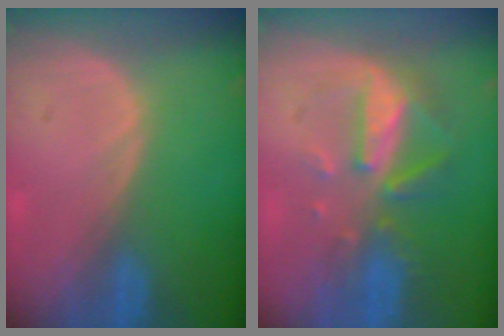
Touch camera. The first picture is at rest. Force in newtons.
{"total": 8.1, "press": 7.5, "slide": 3.3}